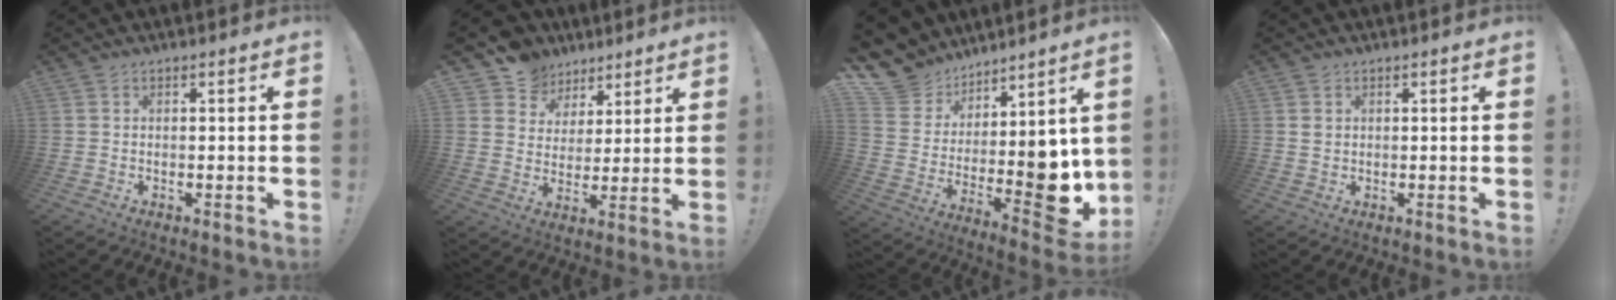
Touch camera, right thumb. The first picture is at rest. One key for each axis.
{"total": 9.5, "fx": 5.8, "fy": 7.4, "fz": 1.2, "tx": -0.019, "ty": -0.044, "tz": 0.118}
{"total": 12.3, "fx": 5.2, "fy": 9.5, "fz": 5.9, "tx": -0.065, "ty": -0.067, "tz": 0.119}
{"total": 1.5, "fx": 0.7, "fy": 1.1, "fz": 0.5, "tx": 0.005, "ty": -0.004, "tz": 0.010}